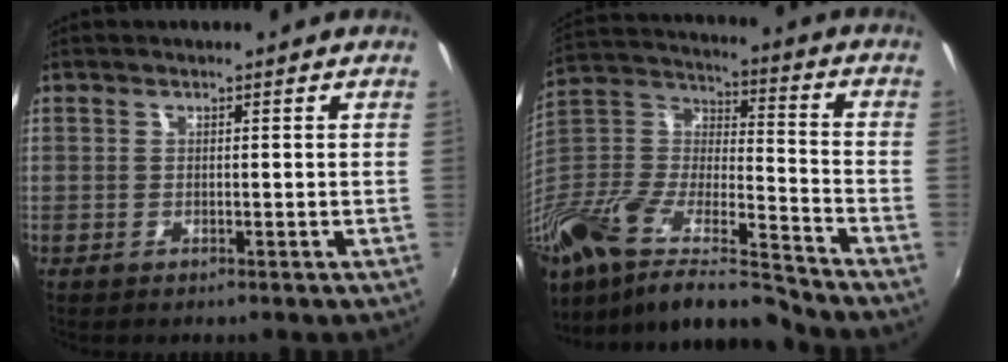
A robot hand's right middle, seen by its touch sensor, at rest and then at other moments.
{"total": 21.7, "force": [-15.9, 5.3, 13.8], "torque": [-0.261, -0.023, -0.296]}